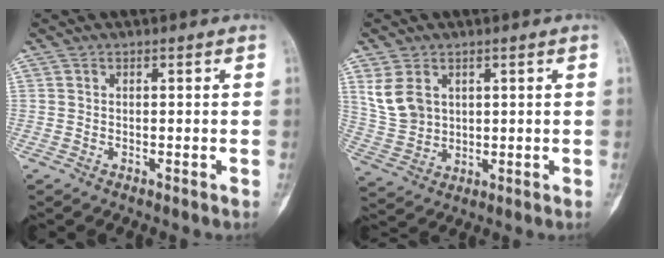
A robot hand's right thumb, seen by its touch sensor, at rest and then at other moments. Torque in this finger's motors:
{"motor_torque": [-0.06, 0.12, 0.13, -0.07, 0.03]}